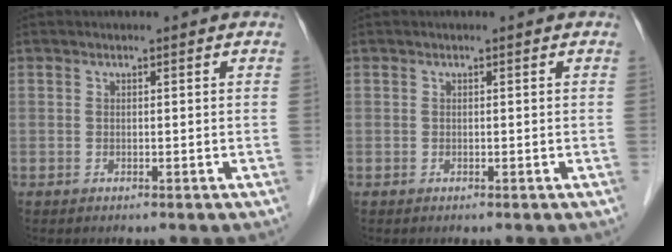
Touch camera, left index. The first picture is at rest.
{"total": 0.0}